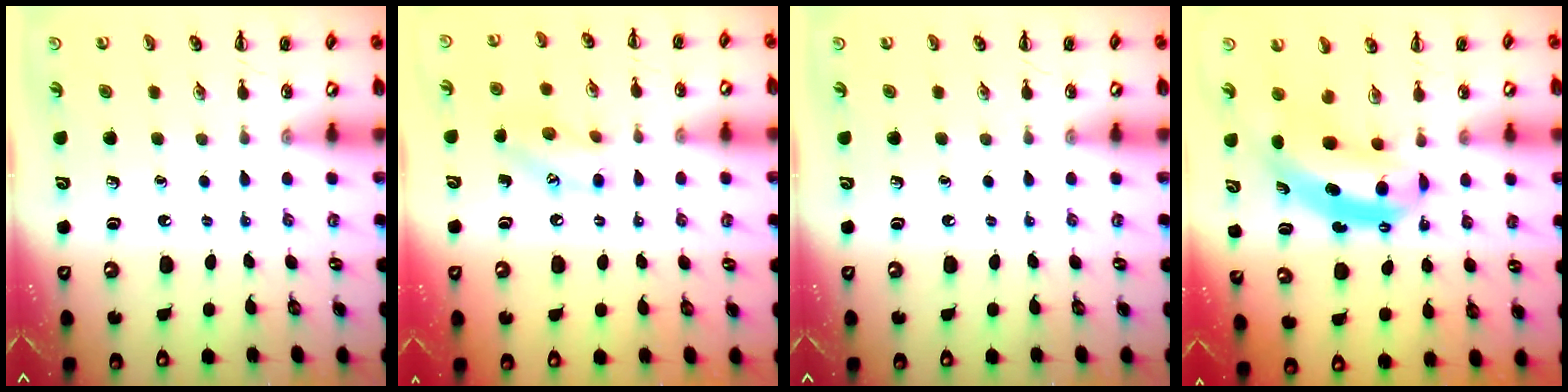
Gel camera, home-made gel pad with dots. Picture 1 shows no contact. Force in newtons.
{"total": 10.1, "press": 10.0, "slide": 1.3}
{"total": 0.0}
{"total": 6.2, "press": 6.1, "slide": 1.2}